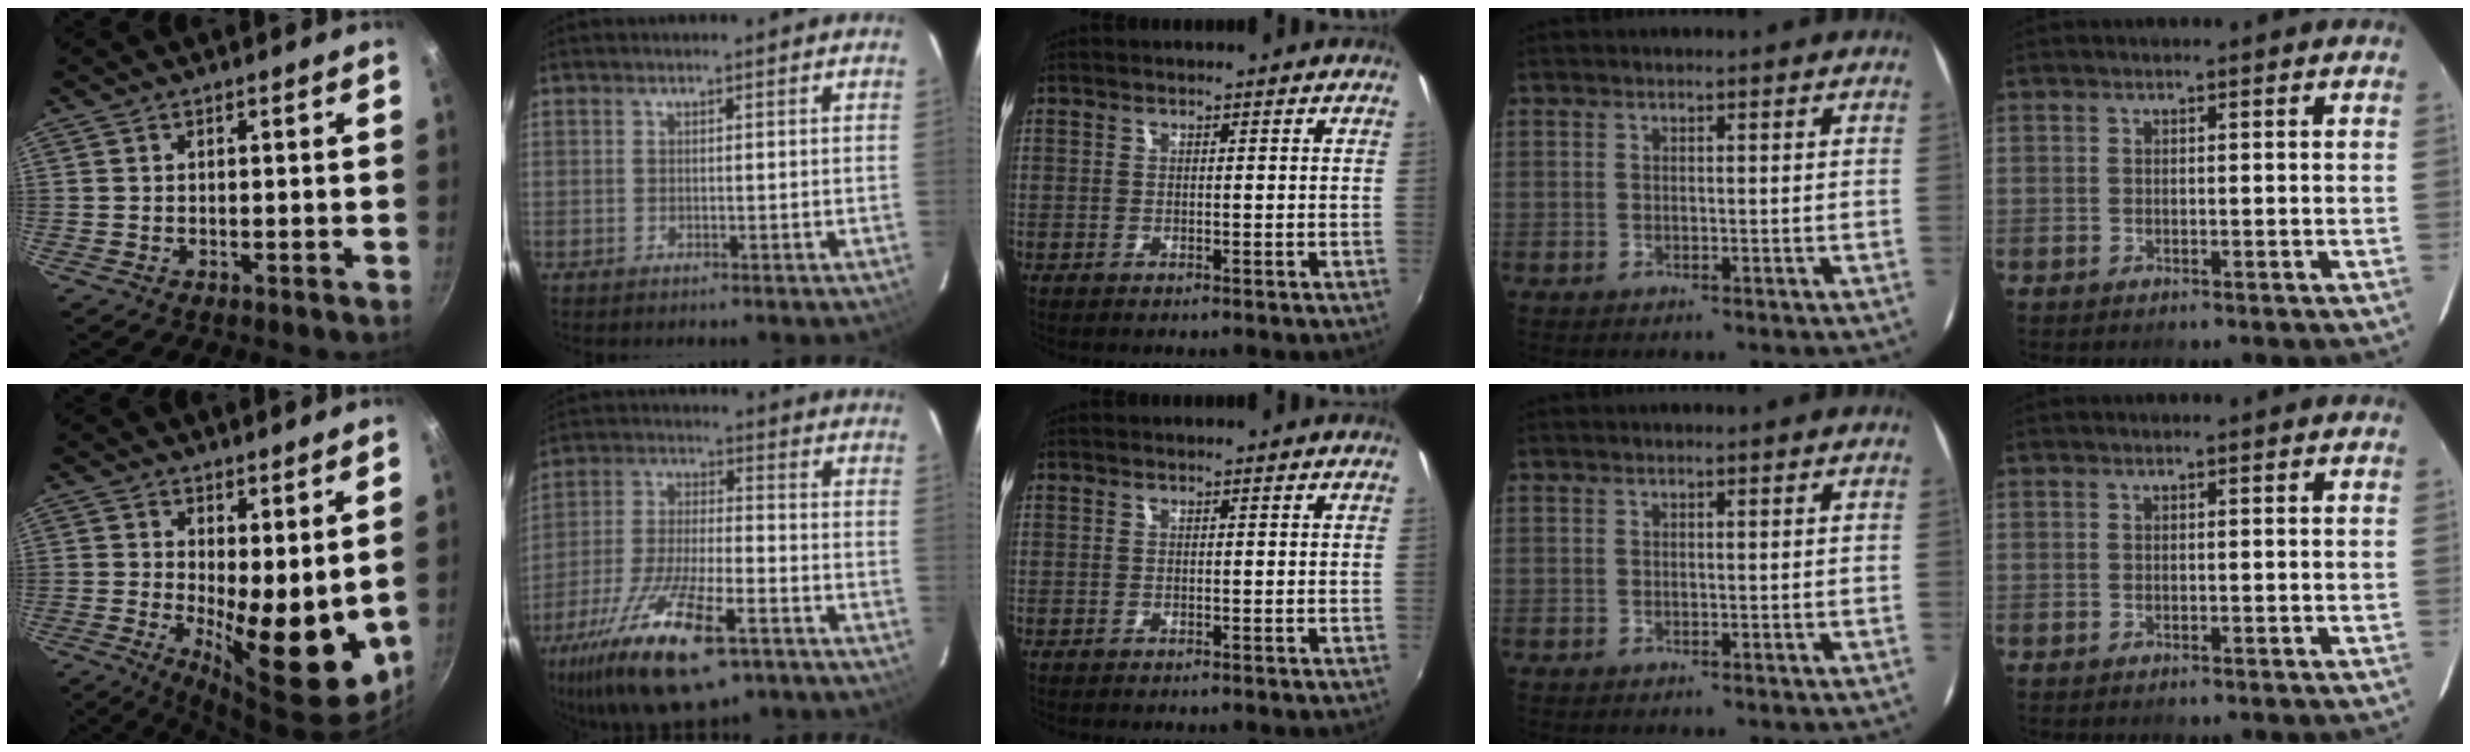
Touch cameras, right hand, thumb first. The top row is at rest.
{"thumb": {"total": 13.3, "force": [0.9, 5.1, 12.3], "torque": [-0.139, -0.032, 0.026]}, "index": {"total": 19.8, "force": [-11.8, 6.6, 14.4], "torque": [-0.284, -0.042, -0.207]}}